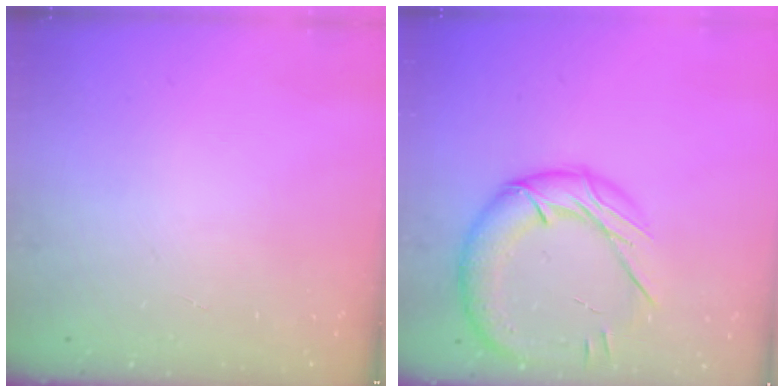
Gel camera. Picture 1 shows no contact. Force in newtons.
{"total": 17.1, "press": 17.0, "slide": 2.0}